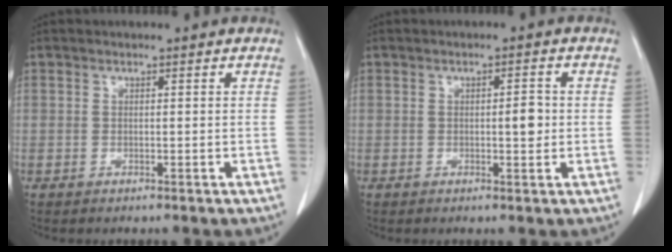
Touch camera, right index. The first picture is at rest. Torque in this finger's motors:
{"motor_torque": [0.07, 0.00, 0.06, 0.02]}